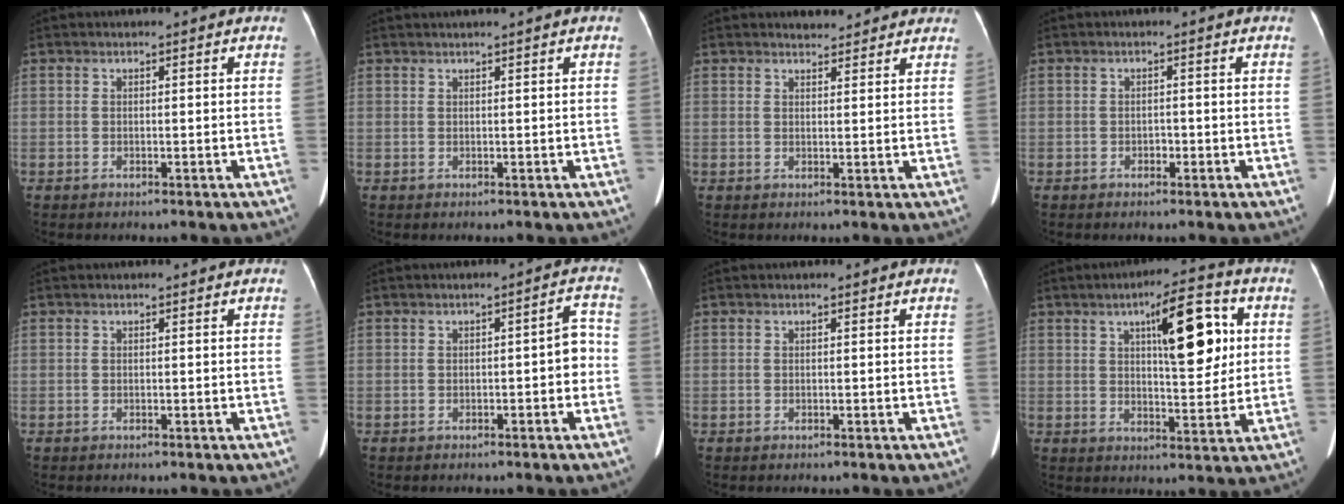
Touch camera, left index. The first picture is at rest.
{"total": 1.2, "force": [0.7, -0.3, 0.9], "torque": [-0.018, 0.011, 0.017]}
{"total": 4.3, "force": [4.0, 1.5, 0.7], "torque": [-0.004, 0.012, 0.045]}
{"total": 0.9, "force": [-0.5, 0.6, 0.5], "torque": [-0.006, 0.004, -0.008]}
{"total": 0.0}
{"total": 3.5, "force": [-0.8, 1.2, 3.1], "torque": [-0.029, 0.020, -0.012]}
{"total": 0.0}
{"total": 11.2, "force": [3.6, 3.2, 10.2], "torque": [-0.145, 0.016, 0.053]}